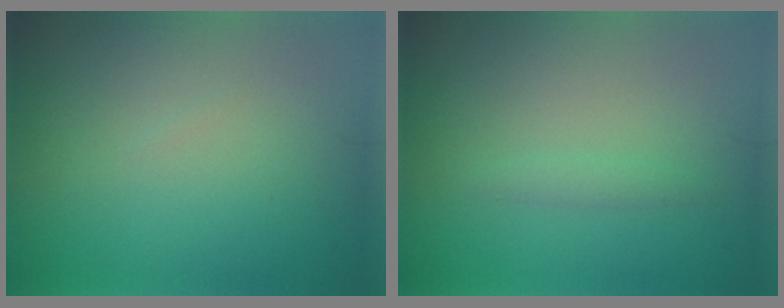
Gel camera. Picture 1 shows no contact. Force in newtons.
{"total": 0.8, "press": 0.8, "slide": 0.1}